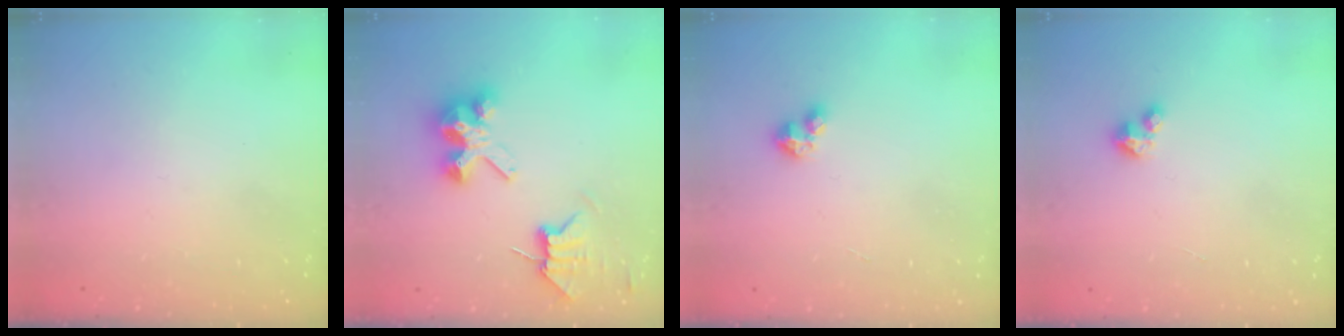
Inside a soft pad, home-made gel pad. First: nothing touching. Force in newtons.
{"total": 7.3, "press": 7.3, "slide": 0.6}
{"total": 2.8, "press": 2.8, "slide": 0.2}
{"total": 2.7, "press": 2.7, "slide": 0.3}